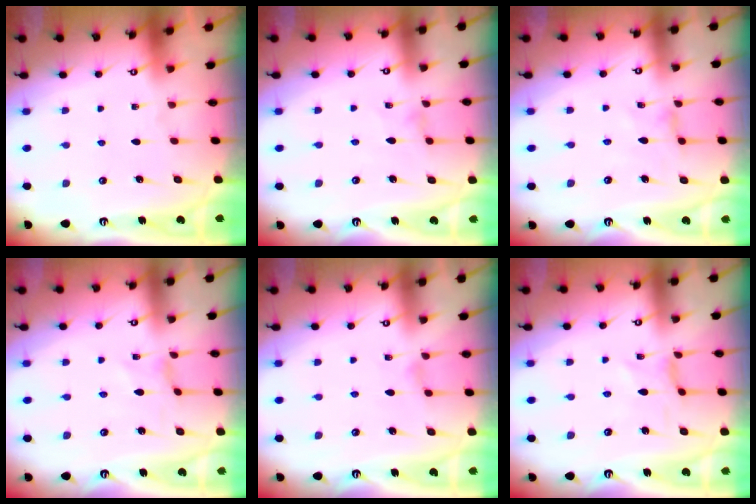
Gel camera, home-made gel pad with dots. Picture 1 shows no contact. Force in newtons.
{"total": 0.8, "press": 0.8, "slide": 0.2}
{"total": 0.8, "press": 0.8, "slide": 0.2}
{"total": 0.0}
{"total": 1.8, "press": 1.8, "slide": 0.3}
{"total": 0.0}